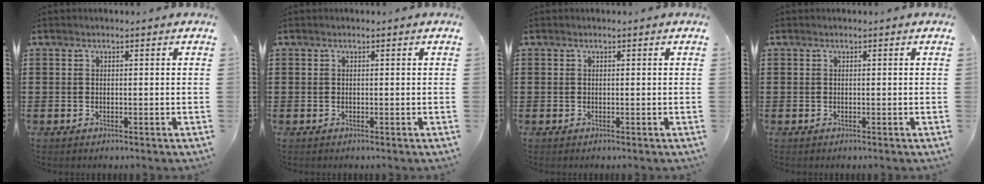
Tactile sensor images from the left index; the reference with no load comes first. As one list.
[{"total": 0.0}, {"total": 0.0}, {"total": 0.0}]